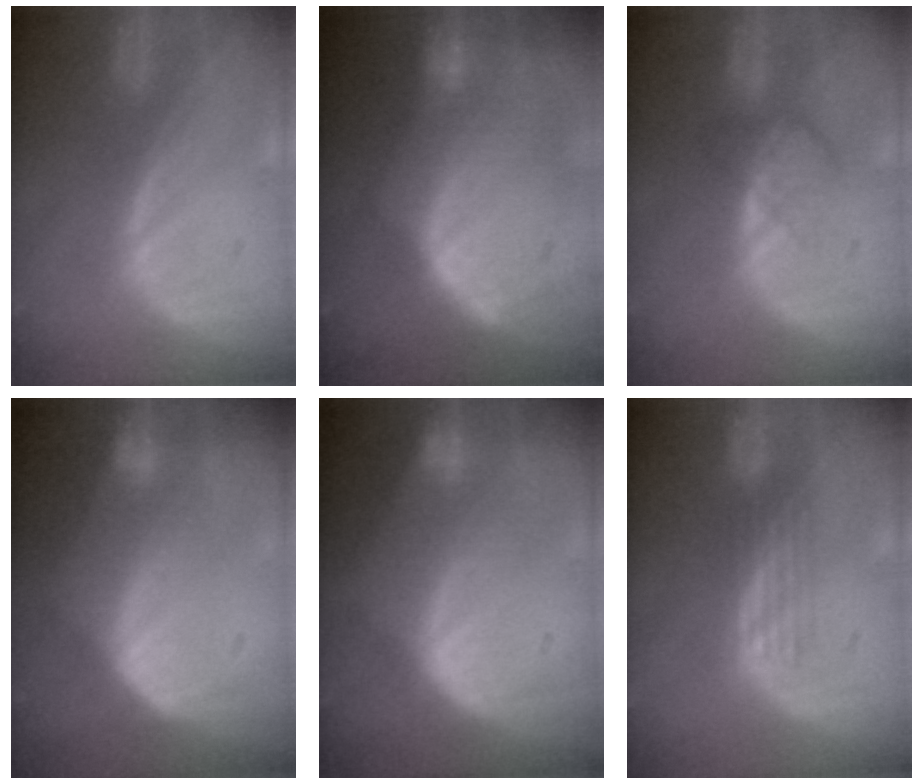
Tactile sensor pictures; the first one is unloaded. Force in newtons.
{"total": 10.4, "press": 9.0, "slide": 5.1}
{"total": 4.0, "press": 3.4, "slide": 2.1}
{"total": 7.3, "press": 6.2, "slide": 3.7}
{"total": 8.3, "press": 7.1, "slide": 4.3}
{"total": 2.8, "press": 2.5, "slide": 1.3}